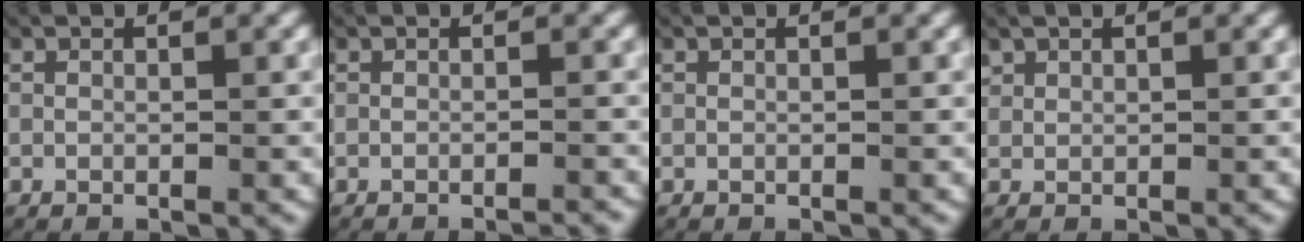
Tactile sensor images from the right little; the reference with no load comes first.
{"total": 1.3, "force": [-1.2, 0.0, 0.4], "torque": [-0.004, 0.001, -0.019]}
{"total": 0.0}
{"total": 1.3, "force": [0.7, 1.0, 0.4], "torque": [-0.014, 0.005, 0.010]}